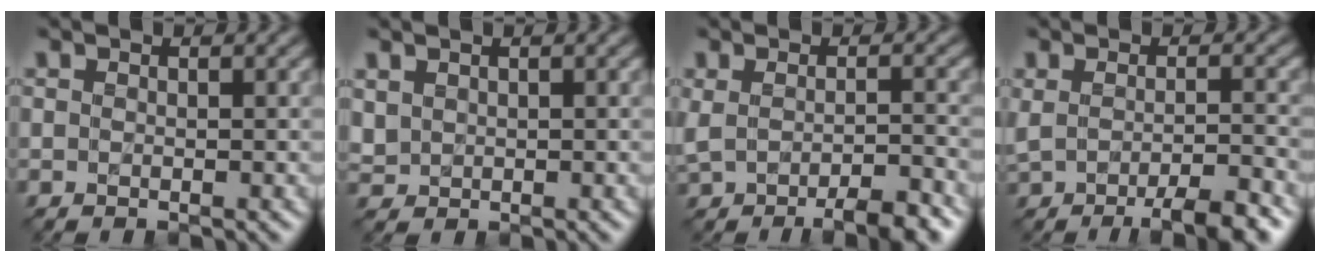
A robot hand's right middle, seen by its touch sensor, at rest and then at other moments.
{"total": 1.1, "force": [0.6, 0.9, 0.3], "torque": [-0.008, -0.001, 0.017]}
{"total": 4.7, "force": [-2.6, 1.4, 3.6], "torque": [-0.060, -0.010, -0.040]}
{"total": 5.2, "force": [-2.7, 1.3, 4.3], "torque": [-0.066, -0.009, -0.041]}